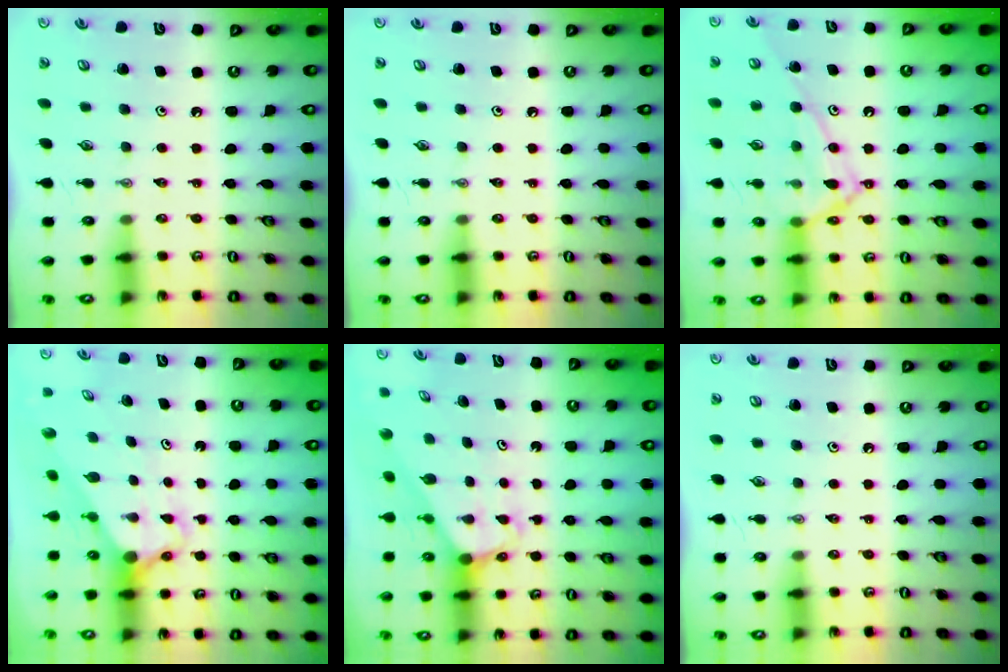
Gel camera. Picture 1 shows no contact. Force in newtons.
{"total": 0.0}
{"total": 14.8, "press": 14.7, "slide": 1.3}
{"total": 2.9, "press": 2.9, "slide": 0.2}
{"total": 2.0, "press": 2.0, "slide": 0.1}
{"total": 0.0}